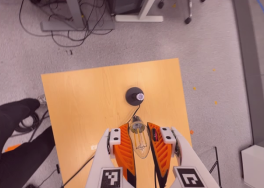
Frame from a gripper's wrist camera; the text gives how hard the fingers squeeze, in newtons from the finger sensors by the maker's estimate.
{"total": 23.4, "left": 26.2, "right": 20.5}